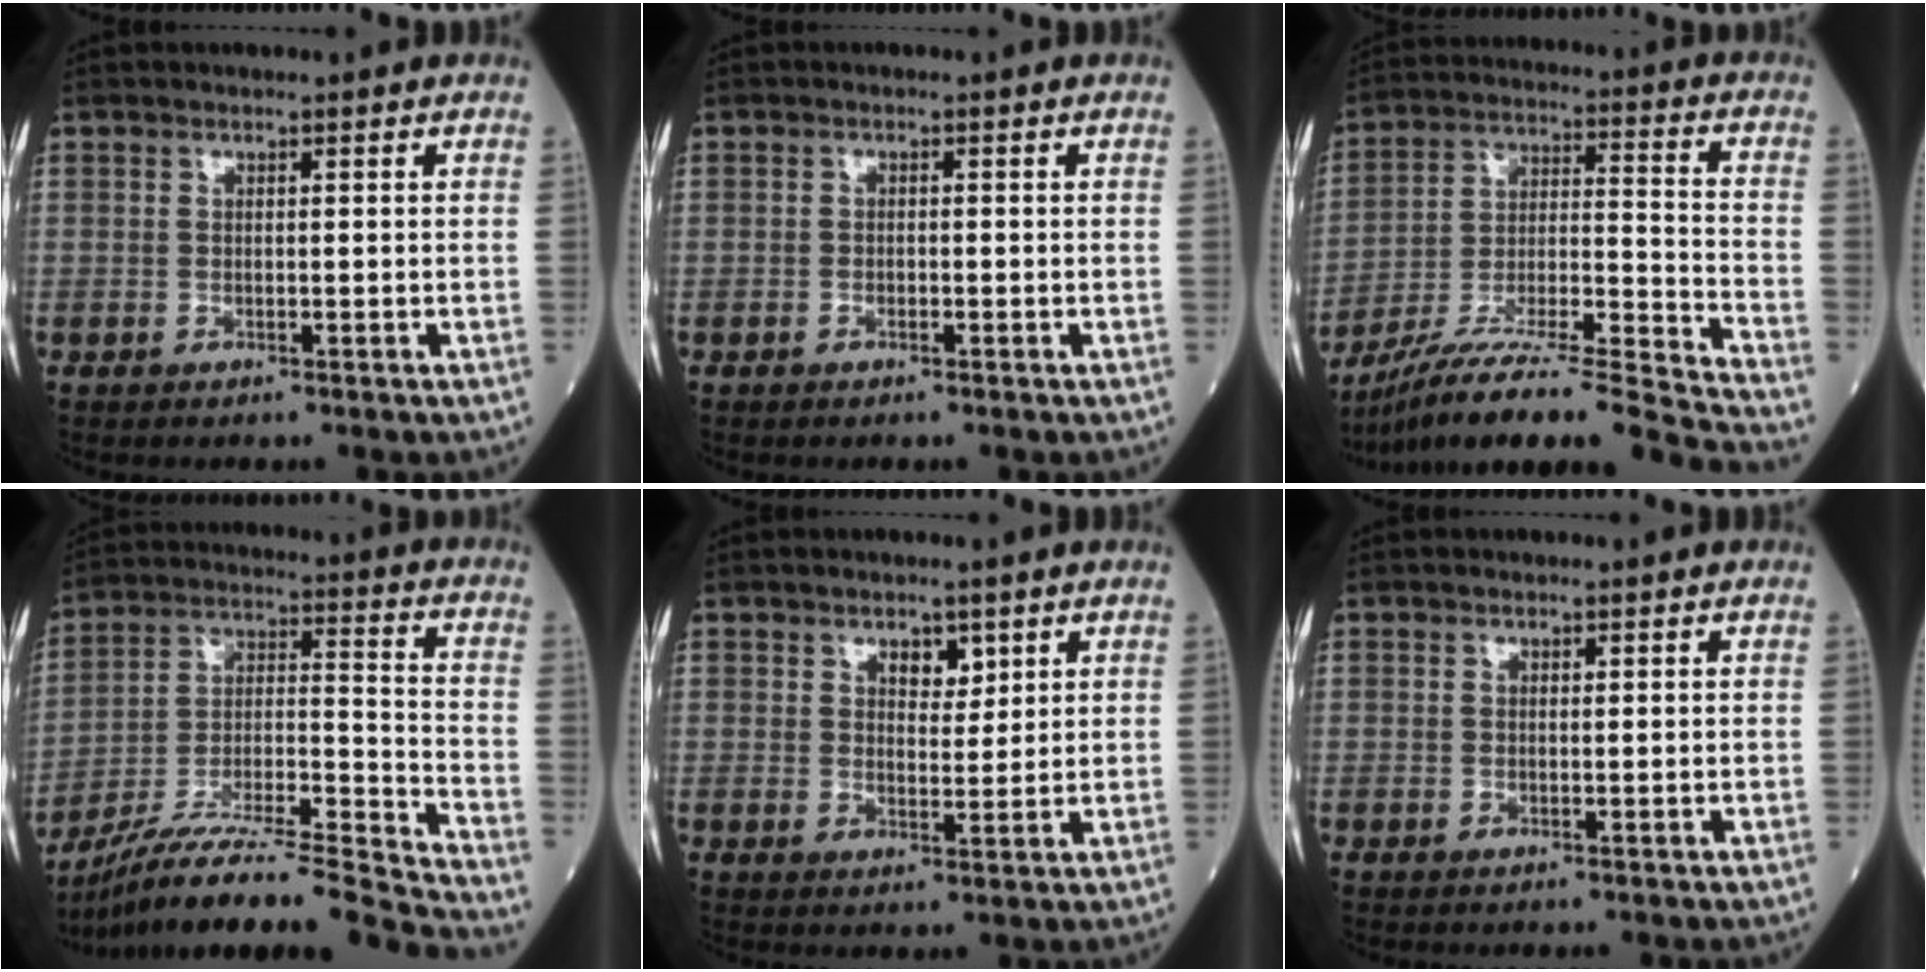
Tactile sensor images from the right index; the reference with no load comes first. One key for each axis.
{"total": 0.6, "fx": -0.3, "fy": 0.3, "fz": 0.4, "tx": -0.010, "ty": 0.002, "tz": -0.004}
{"total": 22.9, "fx": -20.3, "fy": -1.8, "fz": 10.5, "tx": -0.156, "ty": -0.012, "tz": -0.334}
{"total": 22.7, "fx": -20.2, "fy": -1.6, "fz": 10.2, "tx": -0.162, "ty": -0.014, "tz": -0.341}
{"total": 3.4, "fx": 2.0, "fy": 1.8, "fz": 2.1, "tx": -0.028, "ty": -0.001, "tz": 0.033}
{"total": 0.8, "fx": 0.6, "fy": 0.4, "fz": 0.4, "tx": -0.004, "ty": -0.004, "tz": 0.009}